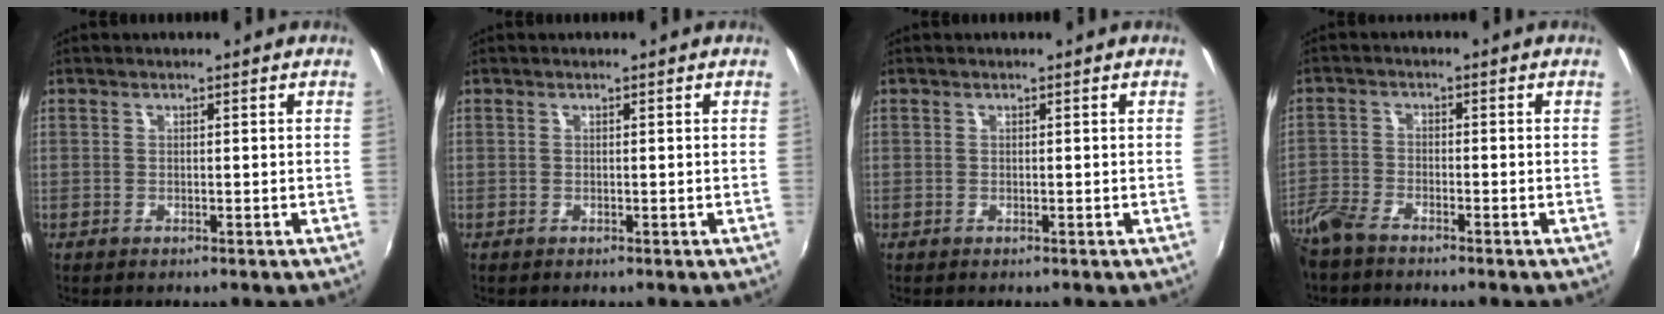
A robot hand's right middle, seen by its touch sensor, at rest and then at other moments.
{"total": 0.0}
{"total": 0.0}
{"total": 6.0, "force": [-5.1, 1.7, 2.7], "torque": [-0.071, -0.014, -0.109]}